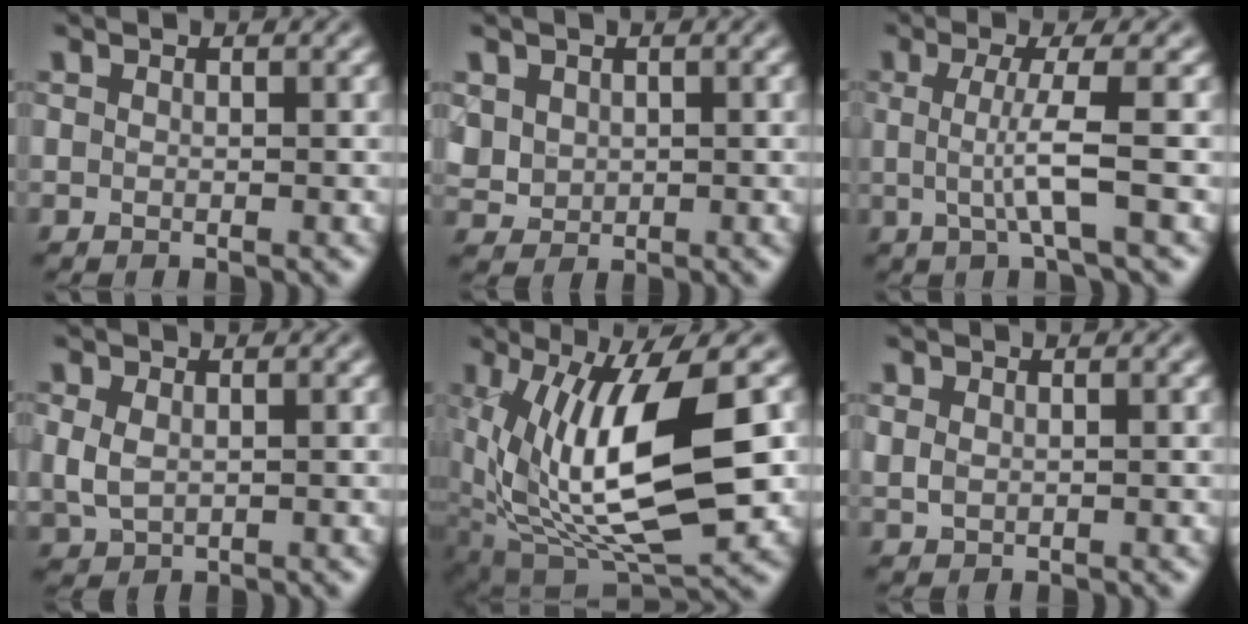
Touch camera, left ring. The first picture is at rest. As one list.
[{"total": 2.3, "force": [0.8, 2.0, 0.8], "torque": [-0.025, -0.005, 0.021]}, {"total": 4.0, "force": [-0.1, 0.6, 3.9], "torque": [-0.072, -0.005, -0.002]}, {"total": 2.5, "force": [0.1, 1.8, 1.7], "torque": [-0.047, -0.005, 0.007]}, {"total": 12.5, "force": [1.0, 5.7, 11.1], "torque": [-0.201, -0.019, 0.024]}, {"total": 1.1, "force": [0.2, 0.8, 0.7], "torque": [-0.018, -0.003, 0.009]}]